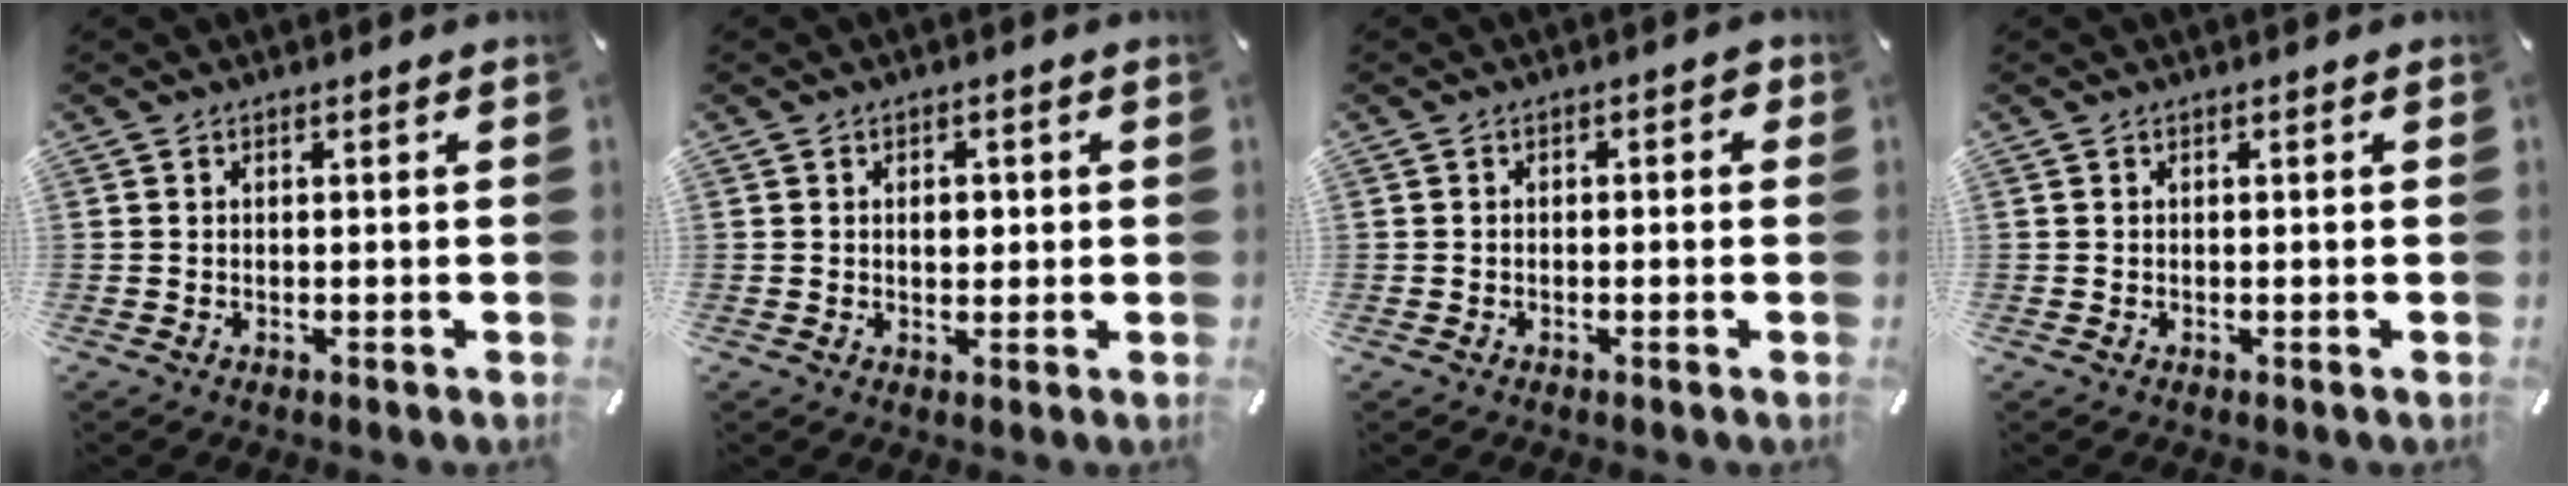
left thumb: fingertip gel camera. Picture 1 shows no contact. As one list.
[{"total": 2.5, "force": [0.2, 1.9, 1.6], "torque": [-0.017, -0.001, -0.002]}, {"total": 1.5, "force": [-0.7, 0.8, 1.1], "torque": [-0.020, 0.006, -0.015]}, {"total": 0.0}]